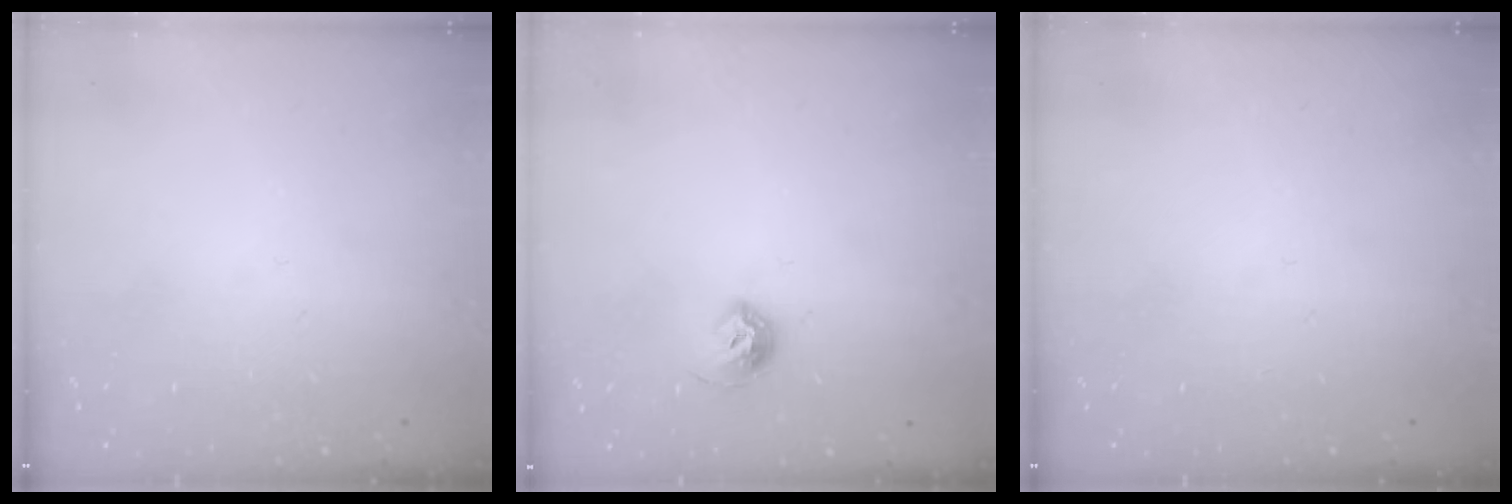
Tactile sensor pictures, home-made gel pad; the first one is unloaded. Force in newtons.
{"total": 7.6, "press": 7.5, "slide": 1.1}
{"total": 0.0}